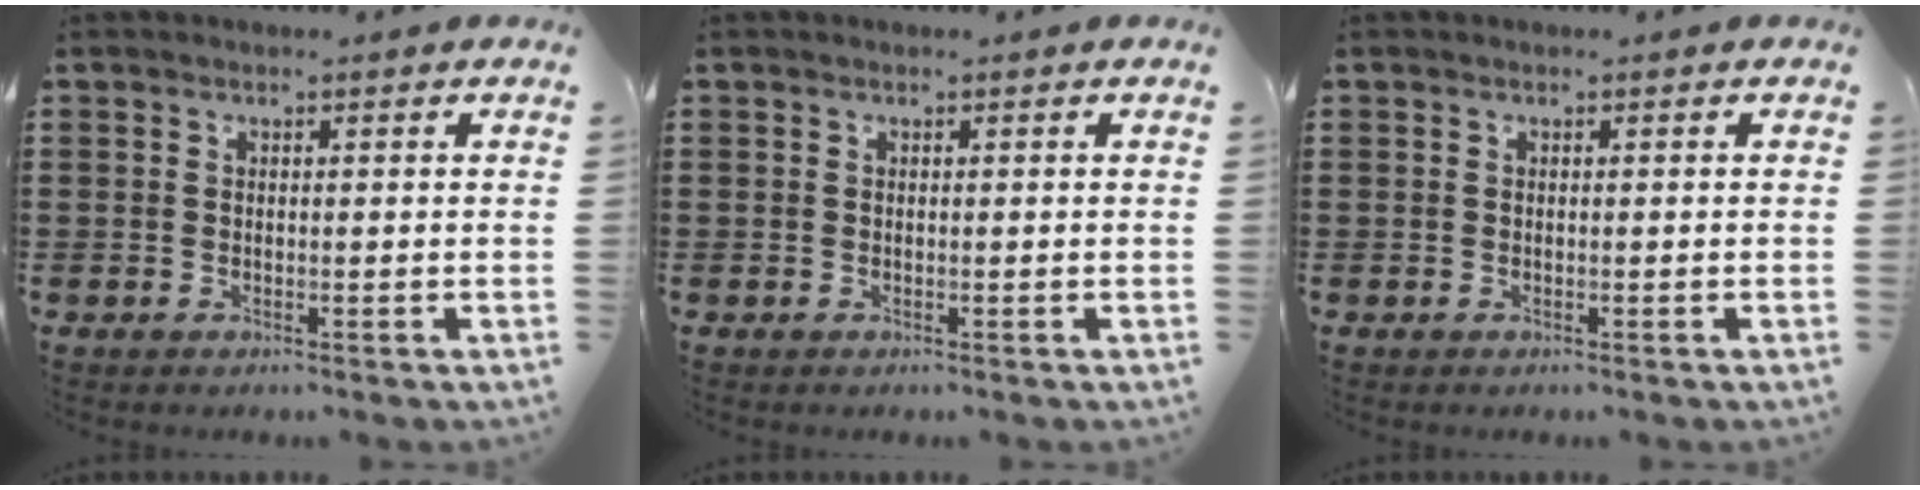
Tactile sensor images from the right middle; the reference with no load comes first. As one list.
[{"total": 0.0}, {"total": 0.0}]